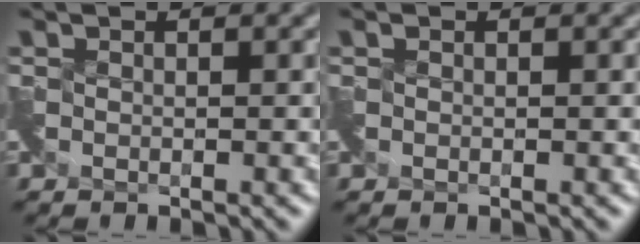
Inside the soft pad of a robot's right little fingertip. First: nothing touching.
{"total": 0.0}